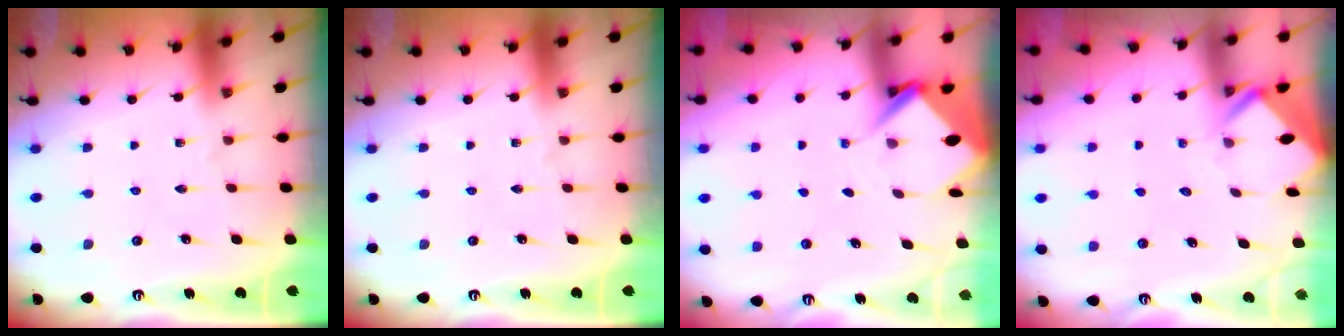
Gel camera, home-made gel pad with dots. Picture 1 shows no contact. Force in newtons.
{"total": 0.0}
{"total": 4.4, "press": 4.4, "slide": 0.3}
{"total": 2.6, "press": 2.6, "slide": 0.1}